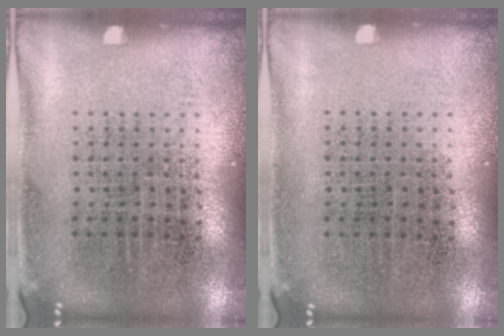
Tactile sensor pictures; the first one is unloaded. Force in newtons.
{"total": 0.0}